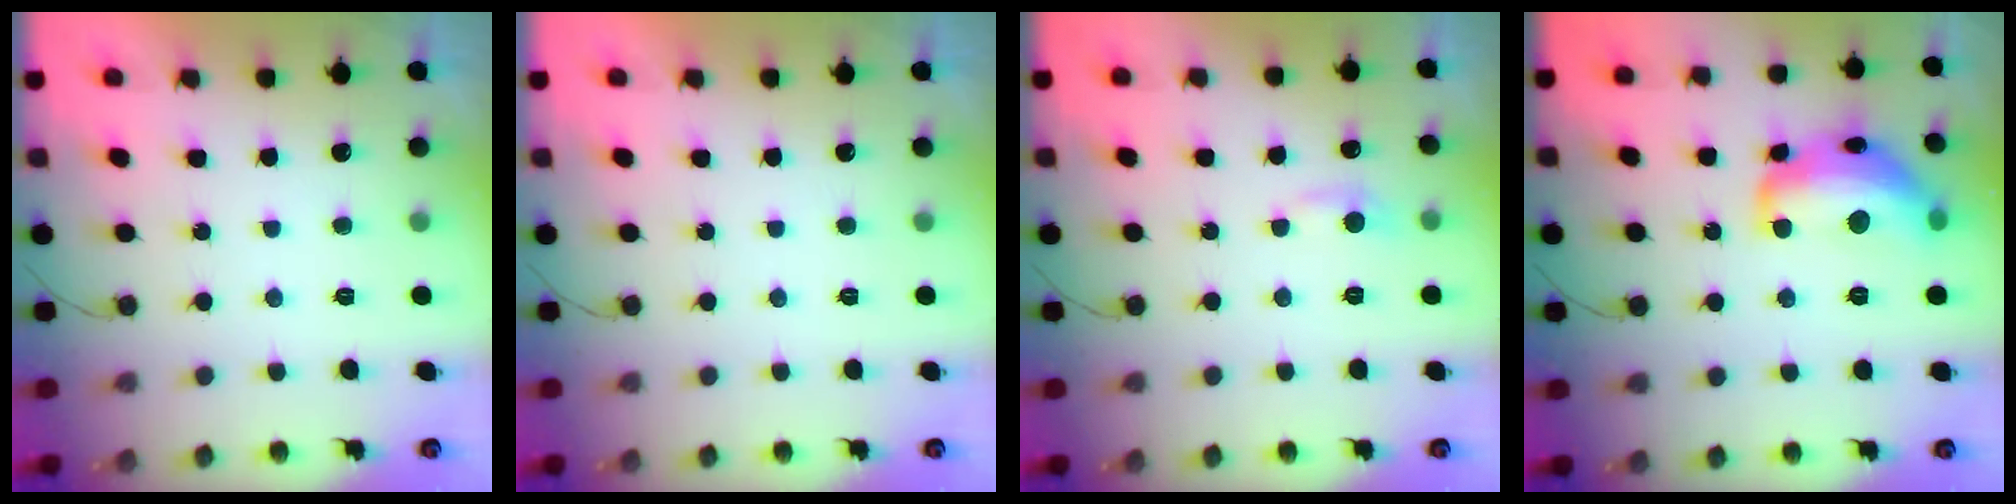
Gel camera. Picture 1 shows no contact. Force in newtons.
{"total": 0.0}
{"total": 4.3, "press": 4.3, "slide": 0.6}
{"total": 16.6, "press": 16.6, "slide": 1.0}